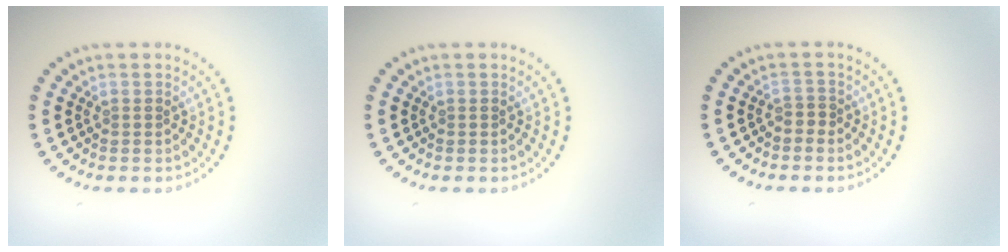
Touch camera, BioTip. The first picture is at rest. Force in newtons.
{"total": 0.0}
{"total": 0.8, "press": 0.4, "slide": 0.7}